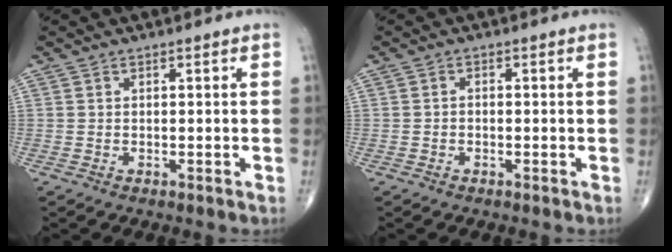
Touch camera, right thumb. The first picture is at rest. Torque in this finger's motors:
{"motor_torque": [-0.23, -0.23, -0.19, -0.13, 0.04]}